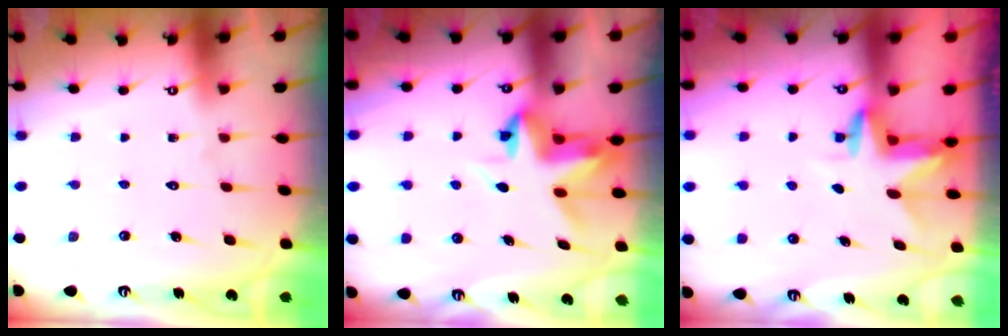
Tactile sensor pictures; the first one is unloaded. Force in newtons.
{"total": 4.9, "press": 4.9, "slide": 0.2}
{"total": 3.0, "press": 3.0, "slide": 0.2}